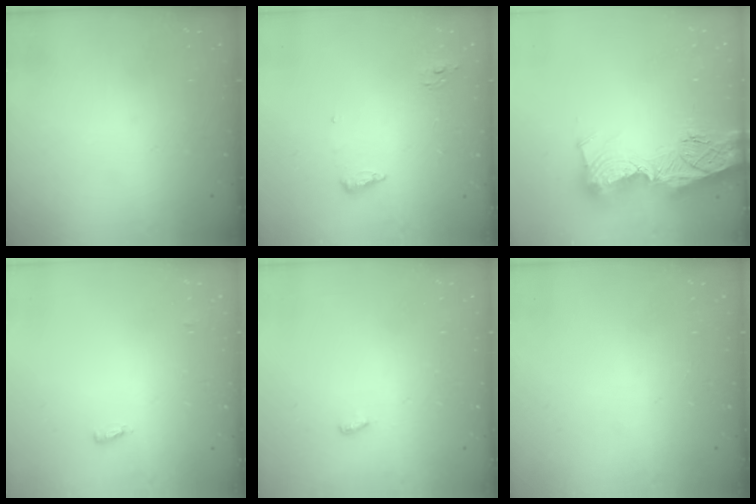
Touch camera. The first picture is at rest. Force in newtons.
{"total": 6.3, "press": 6.1, "slide": 1.6}
{"total": 19.6, "press": 19.5, "slide": 1.9}
{"total": 3.4, "press": 3.2, "slide": 1.2}
{"total": 3.6, "press": 3.6, "slide": 0.4}
{"total": 0.0}